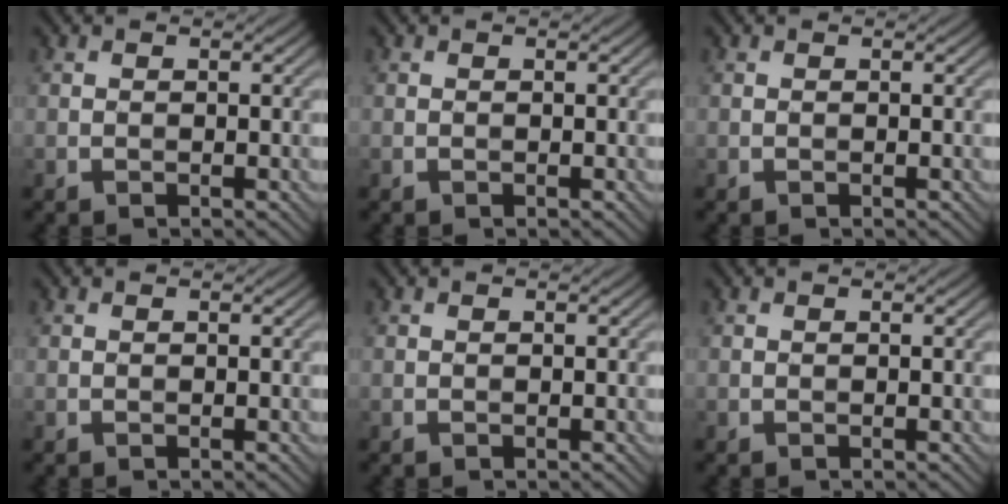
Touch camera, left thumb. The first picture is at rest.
{"total": 0.0}
{"total": 0.0}
{"total": 0.0}
{"total": 0.0}
{"total": 0.0}